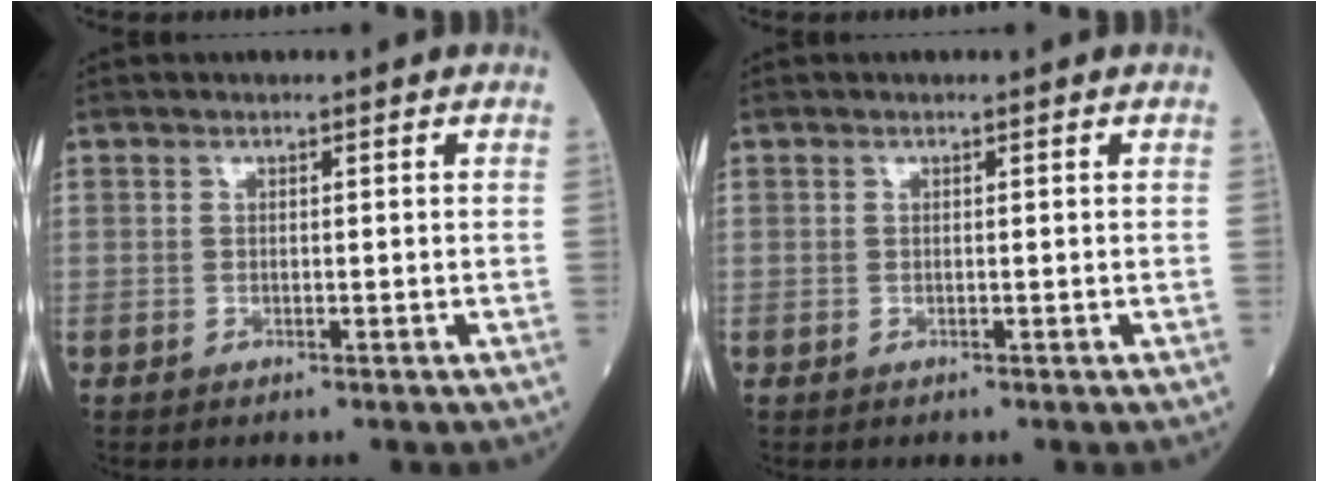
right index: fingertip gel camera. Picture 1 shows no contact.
{"total": 0.0}